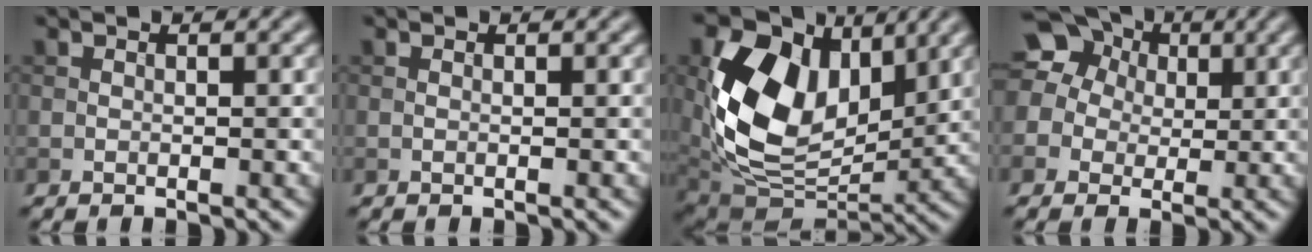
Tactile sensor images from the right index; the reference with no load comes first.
{"total": 0.0}
{"total": 13.3, "force": [3.6, 8.7, 9.5], "torque": [-0.171, 0.003, 0.066]}
{"total": 12.9, "force": [4.7, 10.7, 5.4], "torque": [-0.144, 0.045, 0.057]}